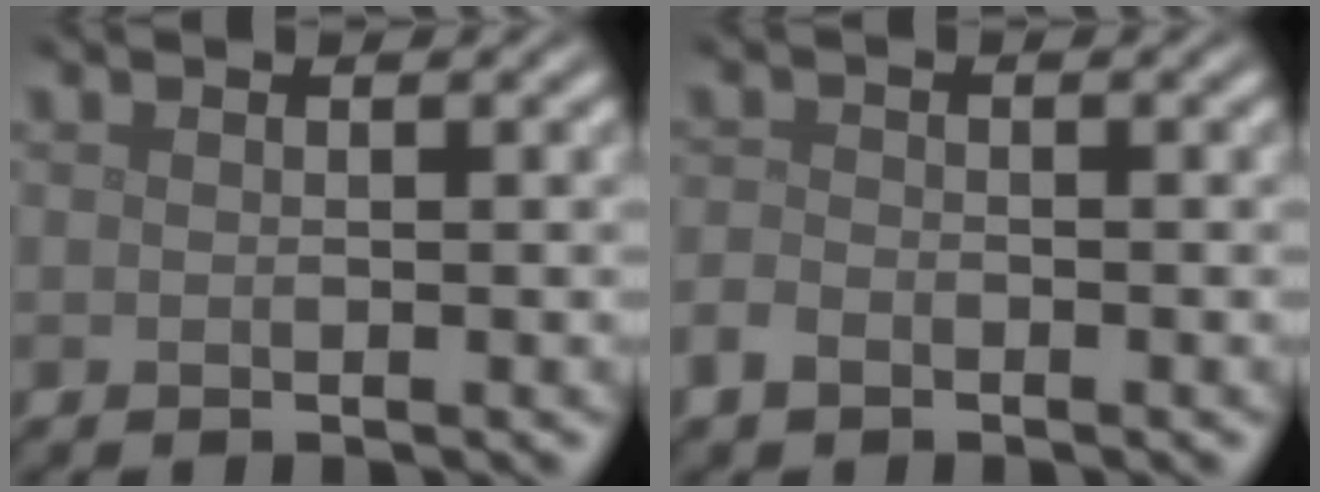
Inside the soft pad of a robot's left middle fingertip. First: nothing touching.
{"total": 1.6, "force": [-1.1, 1.0, 0.7], "torque": [-0.012, -0.001, -0.027]}